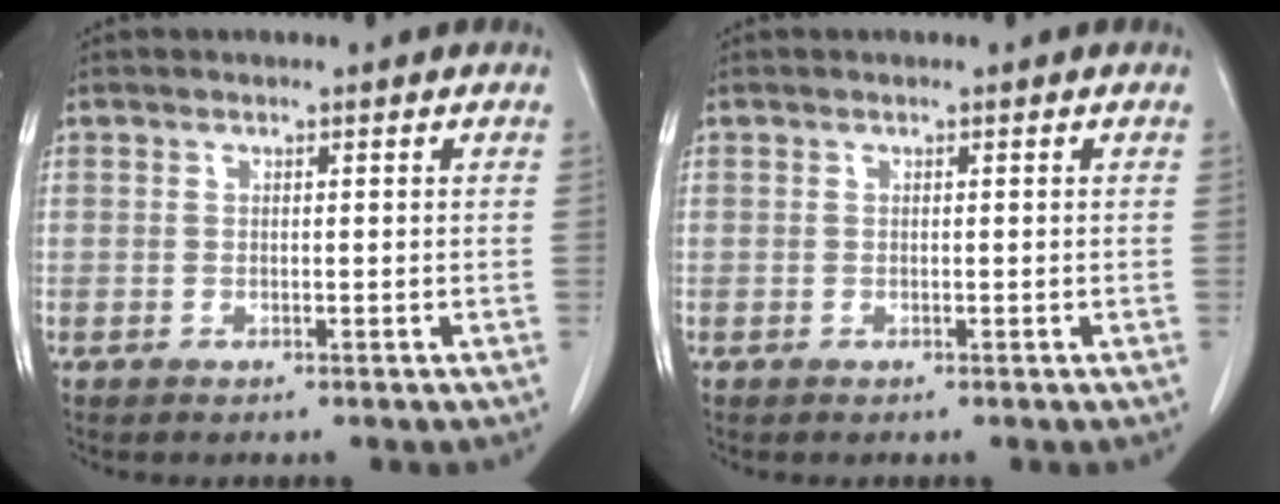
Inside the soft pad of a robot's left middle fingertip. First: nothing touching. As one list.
[{"total": 0.0}]